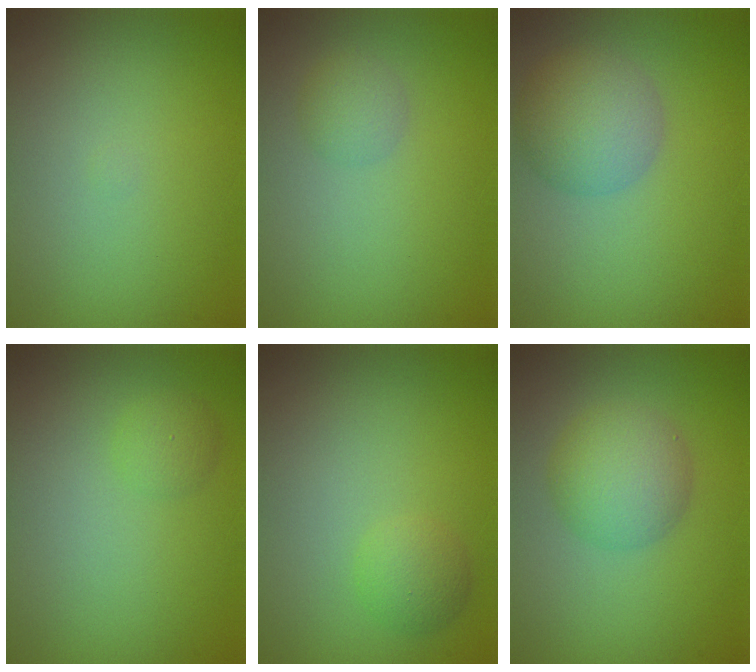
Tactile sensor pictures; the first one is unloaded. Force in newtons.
{"total": 1.5, "press": 1.5, "slide": 0.0}
{"total": 4.3, "press": 4.3, "slide": 0.1}
{"total": 1.3, "press": 1.2, "slide": 0.1}
{"total": 1.7, "press": 1.7, "slide": 0.1}
{"total": 4.2, "press": 4.2, "slide": 0.1}